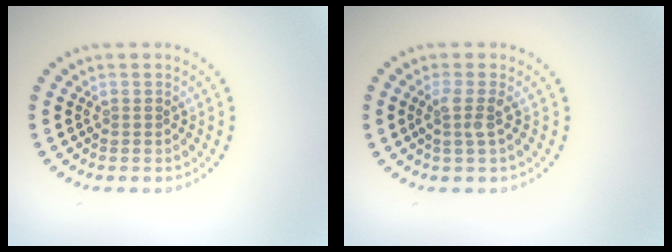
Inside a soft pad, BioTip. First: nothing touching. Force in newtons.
{"total": 1.7, "press": 1.3, "slide": 1.2}